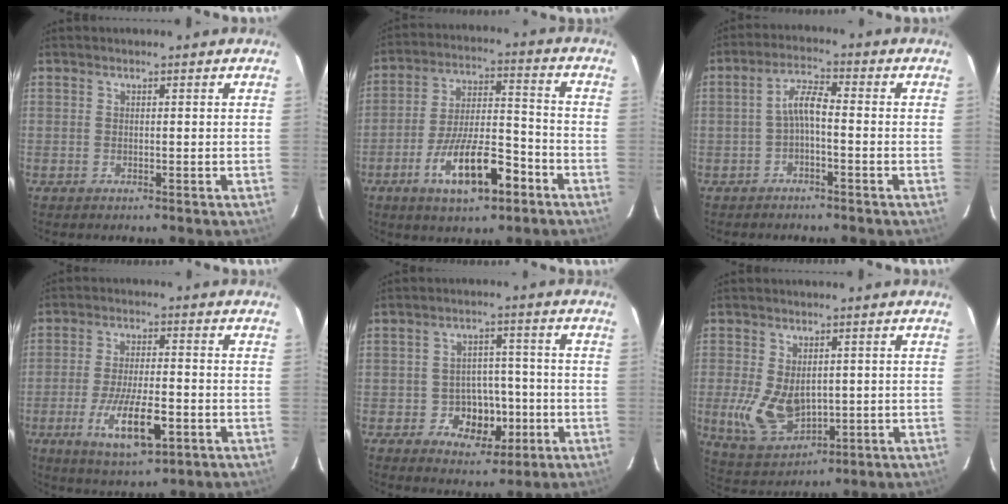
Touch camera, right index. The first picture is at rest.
{"total": 14.1, "force": [-7.4, 4.7, 11.1], "torque": [-0.209, -0.001, -0.119]}
{"total": 4.1, "force": [-1.4, 1.0, 3.7], "torque": [-0.079, 0.014, -0.028]}
{"total": 11.6, "force": [-4.8, 3.6, 9.9], "torque": [-0.201, -0.020, -0.078]}
{"total": 7.8, "force": [-2.8, 6.5, 3.4], "torque": [-0.067, 0.016, -0.025]}
{"total": 9.5, "force": [-0.2, 6.1, 7.2], "torque": [-0.158, -0.012, 0.013]}